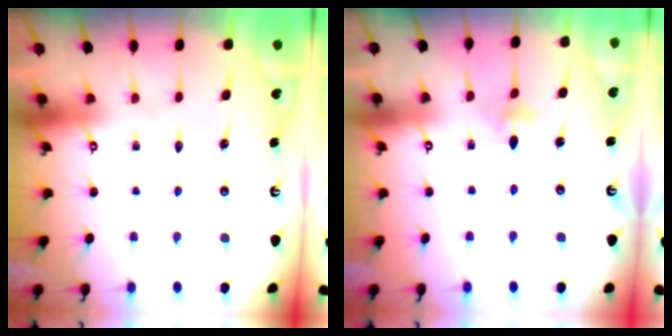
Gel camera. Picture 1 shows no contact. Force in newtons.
{"total": 4.0, "press": 3.8, "slide": 1.2}